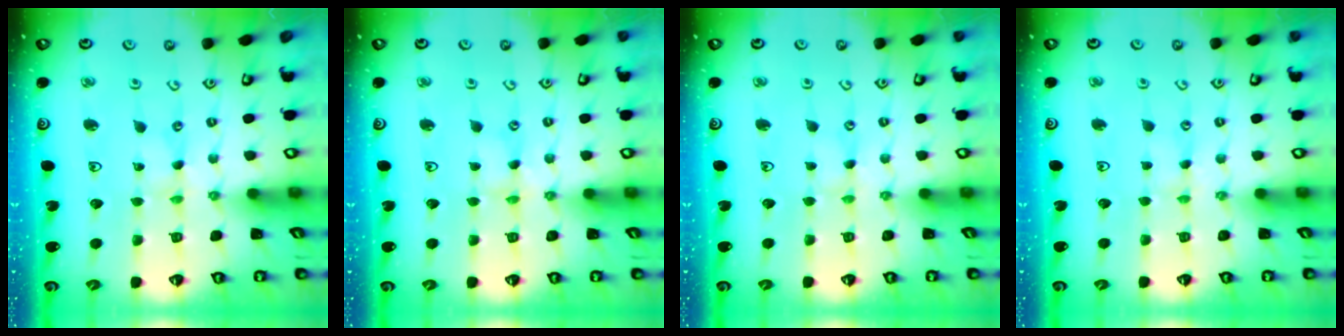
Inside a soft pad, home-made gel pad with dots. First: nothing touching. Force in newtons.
{"total": 1.2, "press": 1.2, "slide": 0.2}
{"total": 0.8, "press": 0.8, "slide": 0.1}
{"total": 1.5, "press": 1.5, "slide": 0.3}